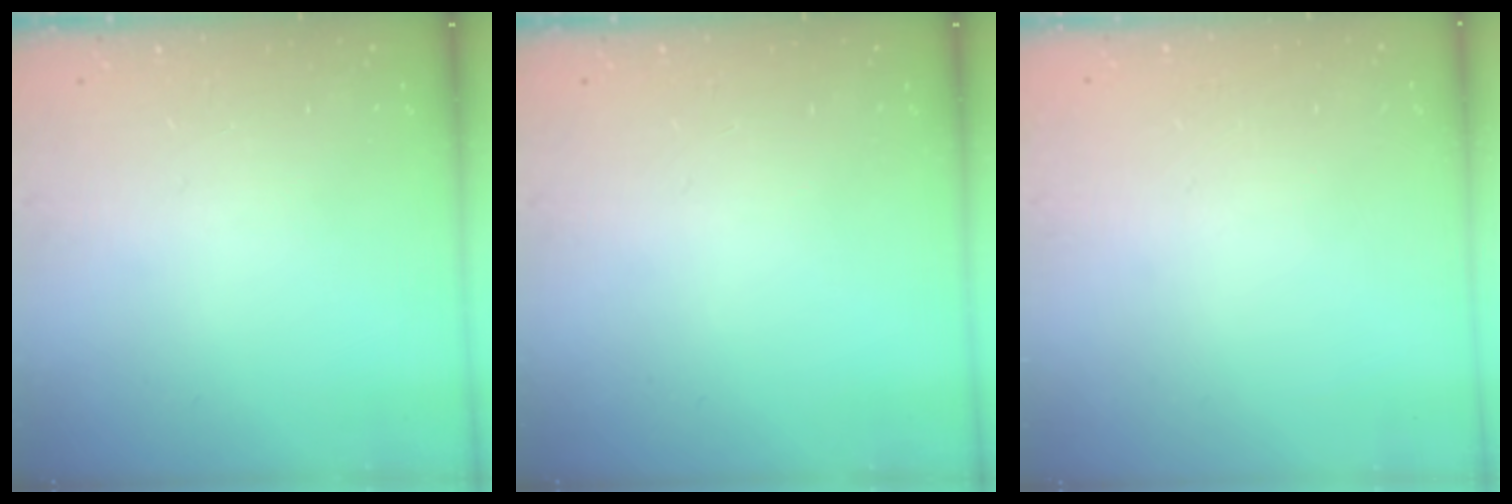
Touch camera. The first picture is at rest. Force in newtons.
{"total": 0.0}
{"total": 0.0}